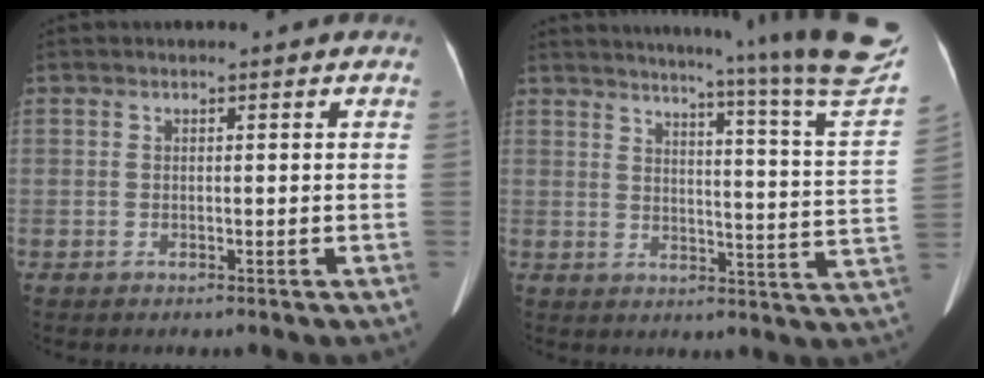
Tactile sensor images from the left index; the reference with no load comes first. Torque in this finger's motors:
{"motor_torque": [1.13, -1.01, 0.52, 0.12]}